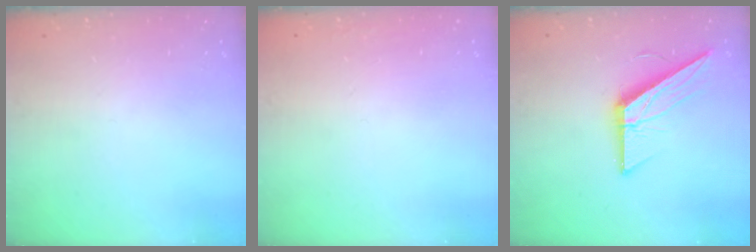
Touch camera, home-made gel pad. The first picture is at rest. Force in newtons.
{"total": 1.6, "press": 1.5, "slide": 0.1}
{"total": 13.9, "press": 13.9, "slide": 0.5}